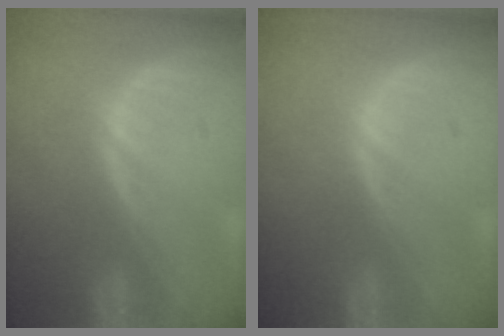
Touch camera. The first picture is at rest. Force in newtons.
{"total": 0.0}